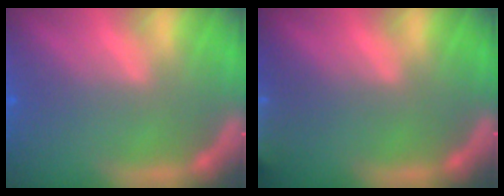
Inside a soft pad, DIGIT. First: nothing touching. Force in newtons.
{"total": 8.5}